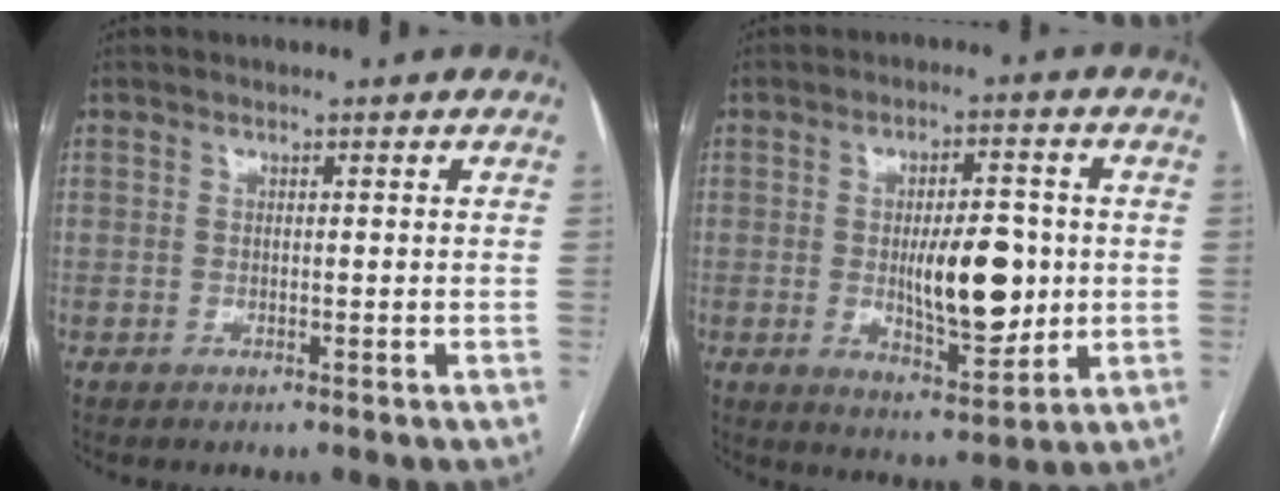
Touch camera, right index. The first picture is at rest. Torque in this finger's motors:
{"motor_torque": [0.93, -0.17, 0.44, 0.15]}